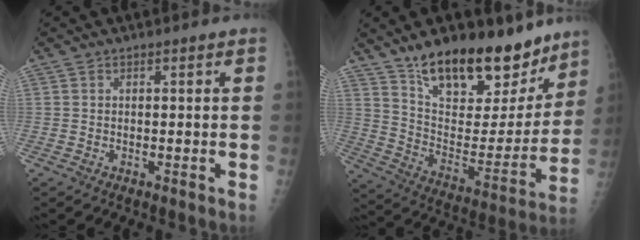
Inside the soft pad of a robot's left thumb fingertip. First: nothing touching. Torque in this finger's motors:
{"motor_torque": [0.32, 0.25, 1.39, -1.38, 0.09]}